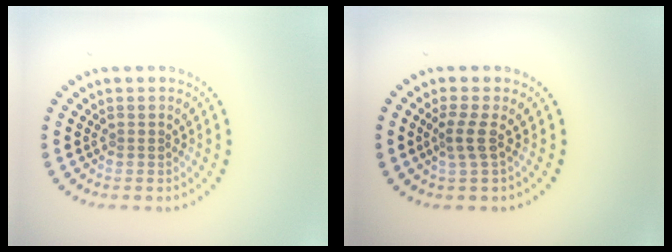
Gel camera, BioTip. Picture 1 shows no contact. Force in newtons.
{"total": 1.9, "press": 1.2, "slide": 1.4}